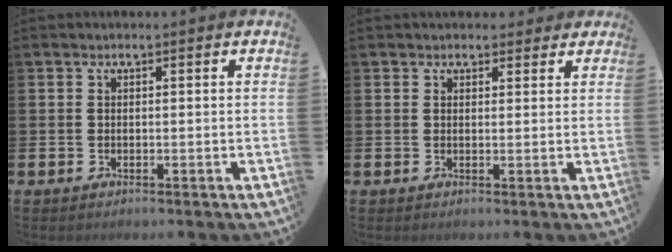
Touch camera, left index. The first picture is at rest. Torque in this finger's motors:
{"motor_torque": [0.22, -1.01, -0.10, 0.10]}